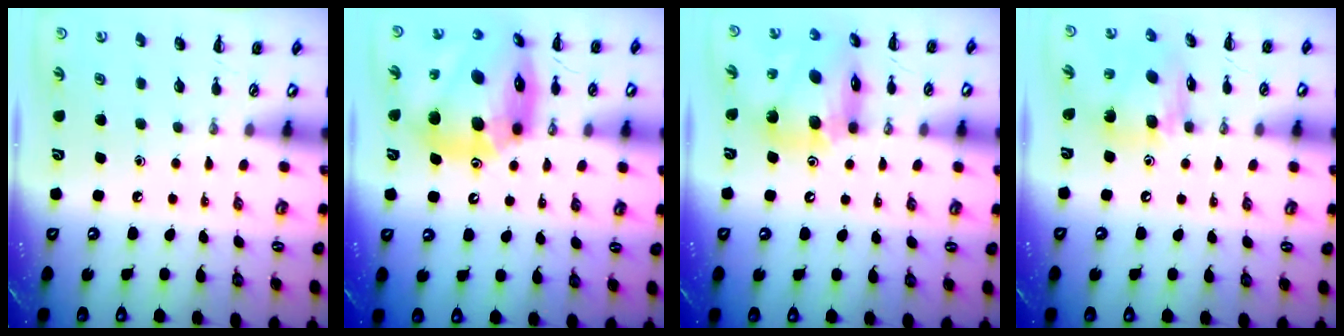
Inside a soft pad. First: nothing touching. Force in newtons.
{"total": 20.8, "press": 19.8, "slide": 6.2}
{"total": 17.3, "press": 17.0, "slide": 2.9}
{"total": 12.1, "press": 12.0, "slide": 1.4}